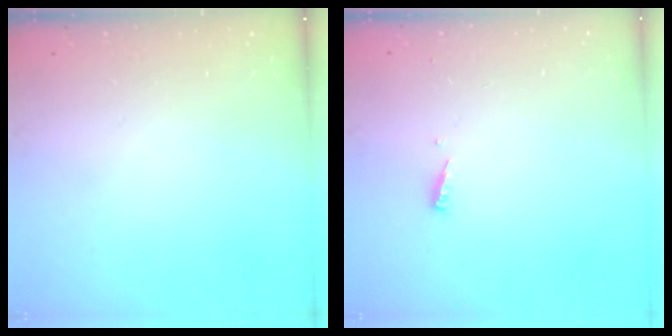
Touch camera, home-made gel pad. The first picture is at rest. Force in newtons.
{"total": 3.1, "press": 3.1, "slide": 0.3}